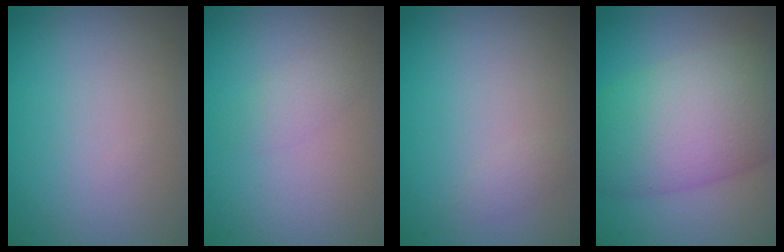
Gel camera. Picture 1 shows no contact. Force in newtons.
{"total": 1.1, "press": 1.1, "slide": 0.0}
{"total": 0.7, "press": 0.7, "slide": 0.0}
{"total": 9.6, "press": 9.6, "slide": 0.2}